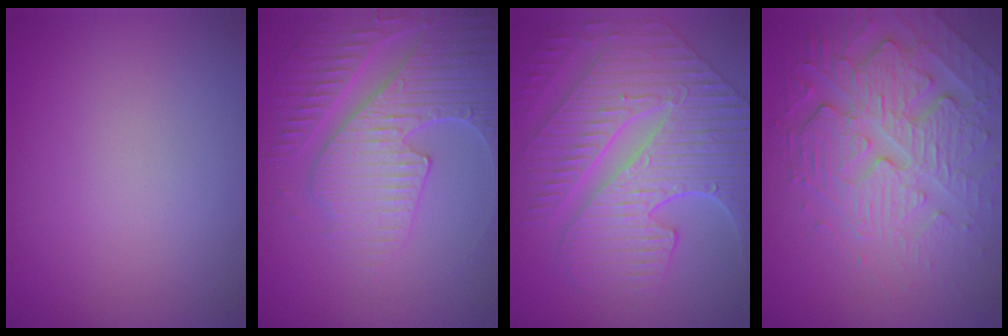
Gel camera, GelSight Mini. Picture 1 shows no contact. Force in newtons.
{"total": 6.0, "press": 5.1, "slide": 3.1}
{"total": 10.1, "press": 7.1, "slide": 7.1}
{"total": 6.4, "press": 4.9, "slide": 4.1}